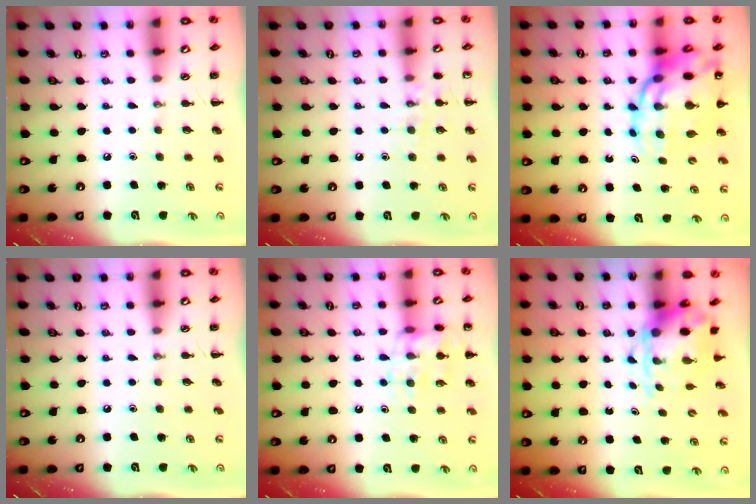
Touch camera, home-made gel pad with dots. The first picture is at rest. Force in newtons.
{"total": 7.7, "press": 7.6, "slide": 1.5}
{"total": 17.7, "press": 16.9, "slide": 5.1}
{"total": 0.0}
{"total": 15.7, "press": 15.6, "slide": 2.0}
{"total": 4.4, "press": 4.2, "slide": 1.1}